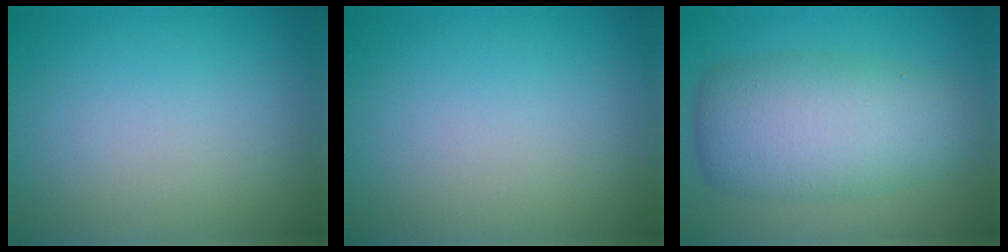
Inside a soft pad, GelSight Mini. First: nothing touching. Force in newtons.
{"total": 0.0}
{"total": 8.0, "press": 8.0, "slide": 0.4}